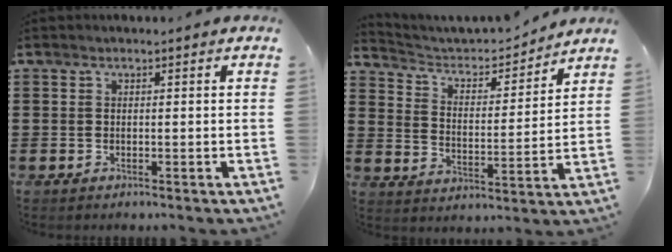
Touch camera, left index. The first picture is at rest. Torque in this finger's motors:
{"motor_torque": [-0.36, 0.28, -0.72, 0.05]}